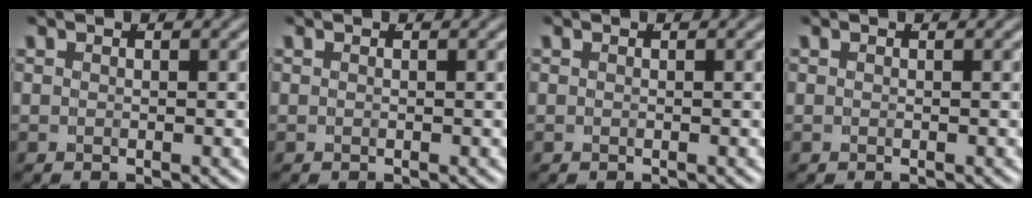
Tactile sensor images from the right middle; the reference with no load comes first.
{"total": 0.0}
{"total": 0.0}
{"total": 0.0}